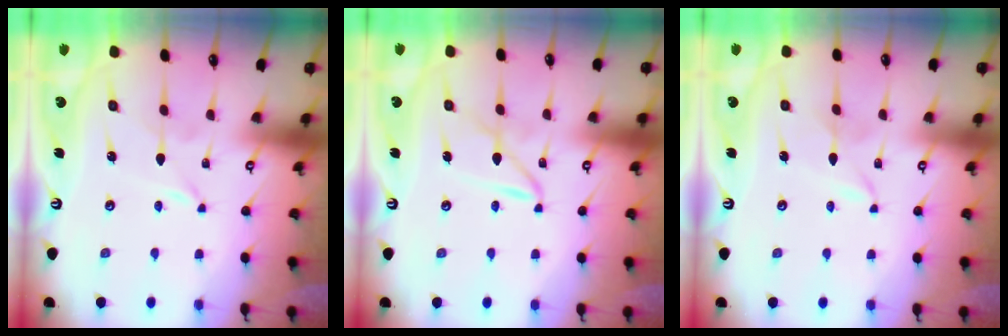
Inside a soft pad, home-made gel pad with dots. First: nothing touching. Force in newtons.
{"total": 4.6, "press": 4.6, "slide": 0.3}
{"total": 1.8, "press": 1.7, "slide": 0.2}